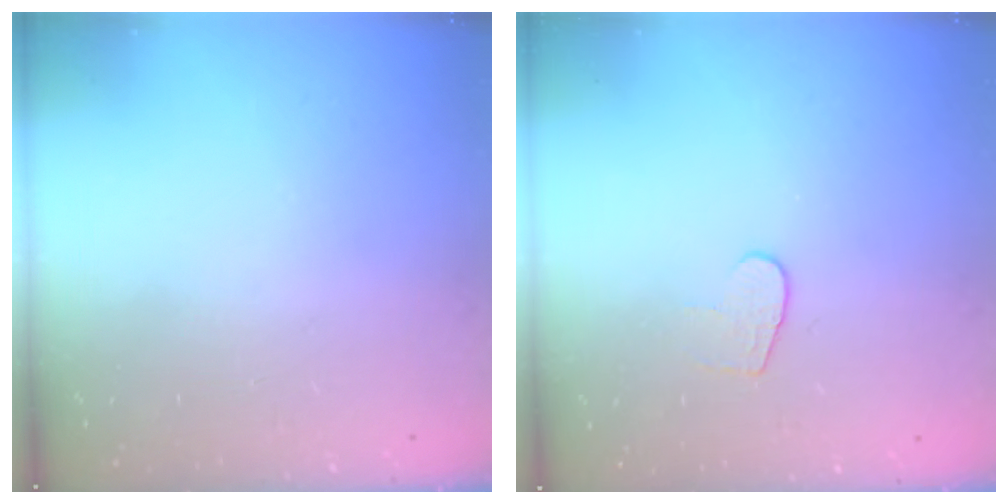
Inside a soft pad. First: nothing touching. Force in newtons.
{"total": 5.4, "press": 5.4, "slide": 0.3}